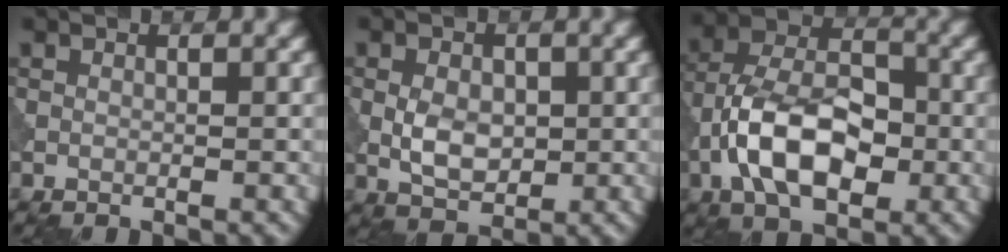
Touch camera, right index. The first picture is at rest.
{"total": 3.7, "force": [-0.2, 2.4, 2.7], "torque": [-0.051, 0.000, -0.003]}
{"total": 9.1, "force": [-3.0, 5.0, 7.0], "torque": [-0.131, 0.014, -0.063]}